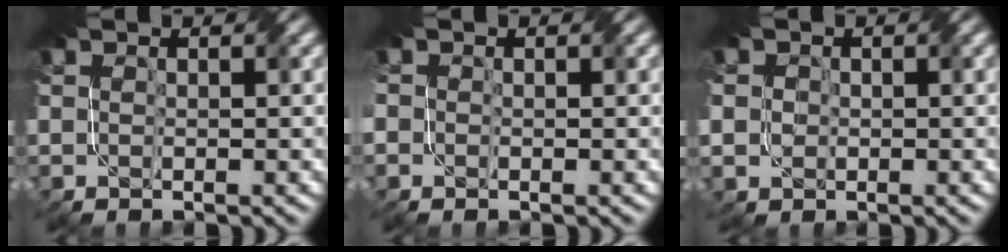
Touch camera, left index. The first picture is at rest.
{"total": 3.0, "force": [0.5, 2.5, 1.6], "torque": [-0.040, 0.013, -0.010]}
{"total": 3.1, "force": [0.9, 2.8, 1.0], "torque": [-0.032, 0.010, 0.004]}